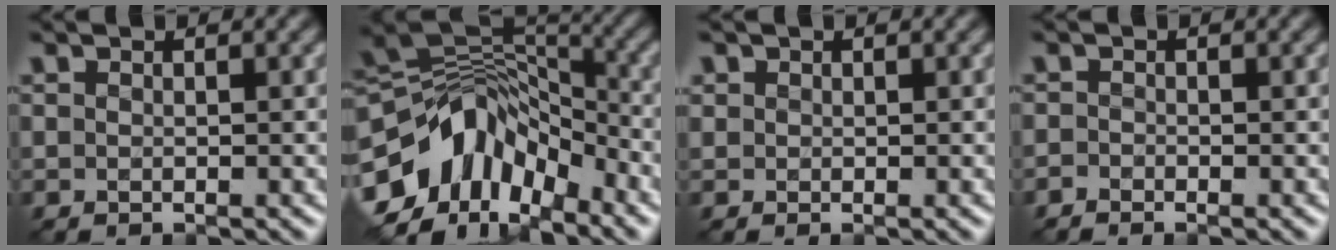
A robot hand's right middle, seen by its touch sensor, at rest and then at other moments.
{"total": 11.8, "force": [-4.7, 7.6, 7.7], "torque": [-0.138, 0.010, -0.092]}
{"total": 0.7, "force": [0.3, 0.7, 0.1], "torque": [0.004, -0.001, 0.003]}
{"total": 0.8, "force": [-0.7, 0.3, 0.2], "torque": [-0.001, -0.003, -0.015]}